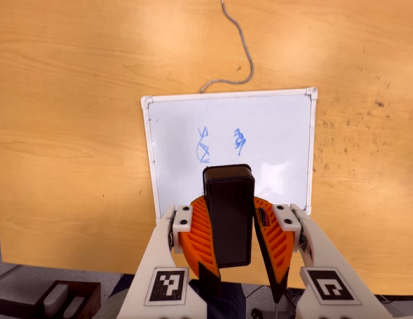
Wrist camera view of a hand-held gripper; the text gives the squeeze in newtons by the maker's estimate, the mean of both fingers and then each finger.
{"total": 10.0, "left": 9.8, "right": 10.2}